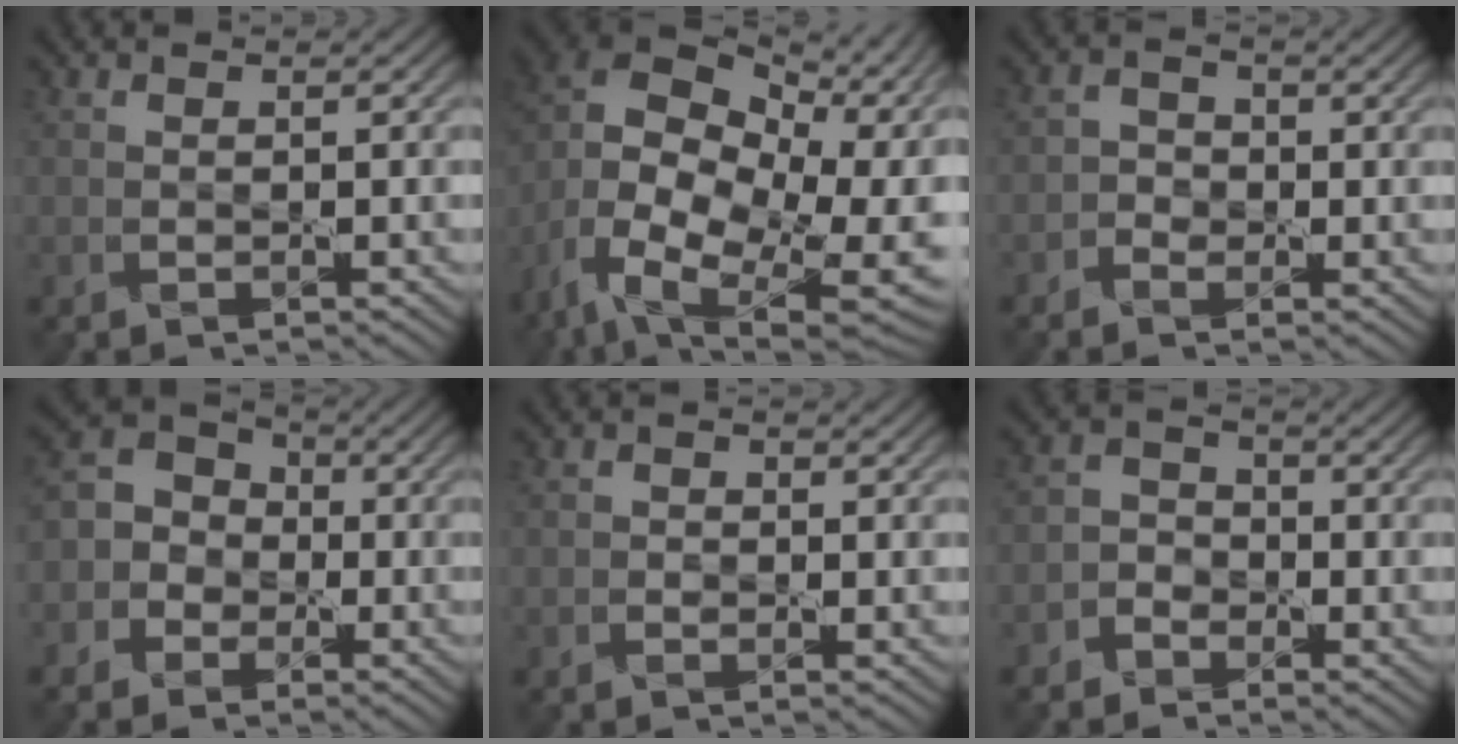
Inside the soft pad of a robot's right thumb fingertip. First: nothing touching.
{"total": 18.6, "force": [-4.0, 12.6, 13.0], "torque": [-0.245, 0.007, -0.052]}
{"total": 1.8, "force": [-0.9, 1.4, 0.5], "torque": [-0.009, 0.005, -0.026]}
{"total": 5.8, "force": [-2.1, 5.1, 1.9], "torque": [-0.045, 0.005, -0.061]}
{"total": 0.7, "force": [-0.2, 0.5, 0.4], "torque": [-0.005, 0.000, -0.007]}
{"total": 2.7, "force": [-1.9, 1.9, 0.5], "torque": [-0.015, 0.007, -0.051]}